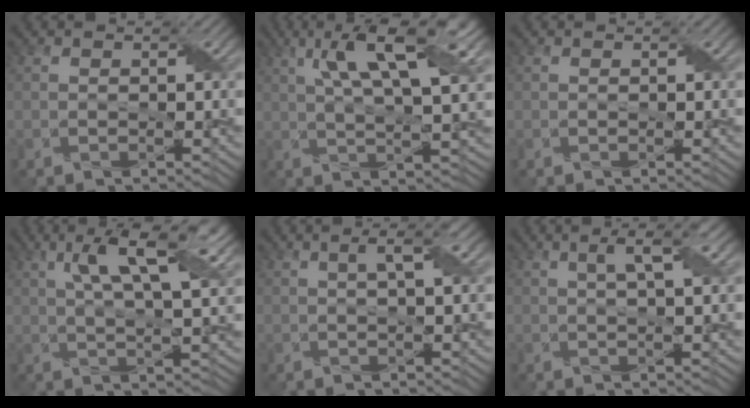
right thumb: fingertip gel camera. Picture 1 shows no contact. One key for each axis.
{"total": 11.2, "fx": 4.5, "fy": 3.2, "fz": 9.7, "tx": -0.166, "ty": 0.002, "tz": 0.077}
{"total": 0.0}
{"total": 9.9, "fx": 4.2, "fy": 2.6, "fz": 8.5, "tx": -0.145, "ty": 0.007, "tz": 0.069}
{"total": 2.4, "fx": 0.6, "fy": 0.3, "fz": 2.3, "tx": -0.039, "ty": 0.009, "tz": 0.010}
{"total": 3.2, "fx": 1.1, "fy": 0.4, "fz": 3.0, "tx": -0.054, "ty": 0.006, "tz": 0.019}